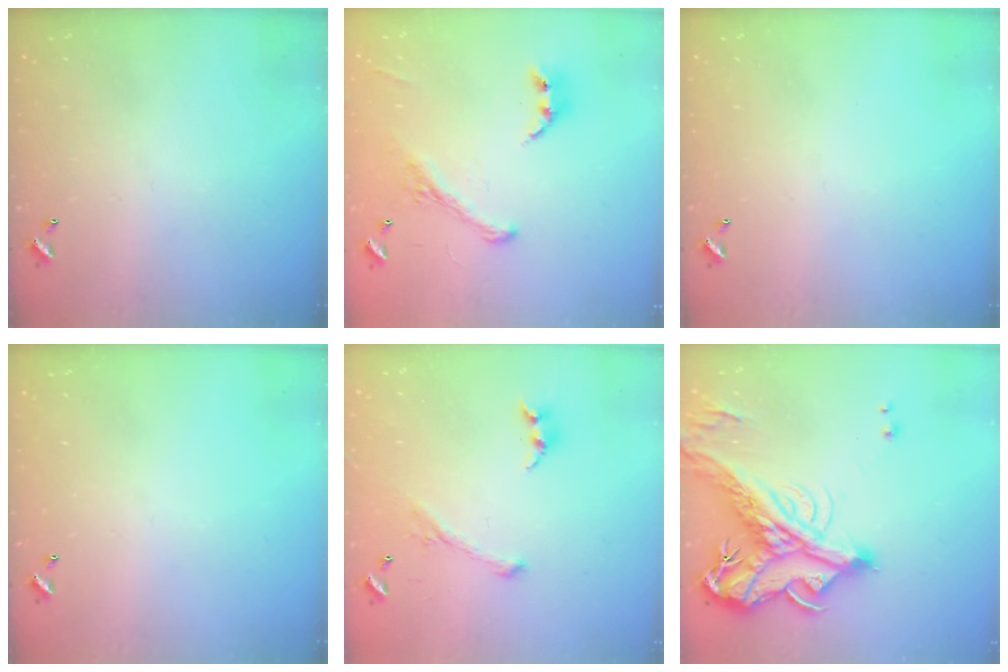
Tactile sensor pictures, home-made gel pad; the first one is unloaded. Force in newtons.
{"total": 2.9, "press": 2.7, "slide": 1.2}
{"total": 0.0}
{"total": 0.0}
{"total": 2.8, "press": 2.6, "slide": 0.9}
{"total": 12.9, "press": 12.6, "slide": 3.0}